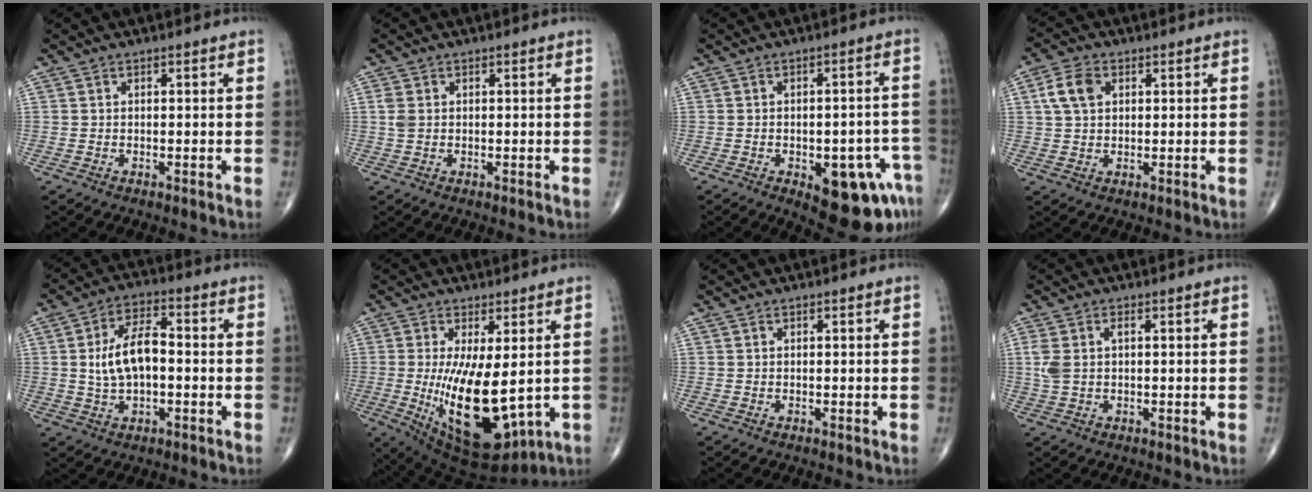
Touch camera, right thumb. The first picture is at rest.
{"total": 1.8, "force": [0.3, 1.2, 1.3], "torque": [-0.039, 0.003, 0.009]}
{"total": 13.0, "force": [-5.8, 5.8, 10.1], "torque": [-0.098, 0.029, -0.061]}
{"total": 5.7, "force": [1.7, 3.9, 3.9], "torque": [-0.077, 0.007, 0.031]}
{"total": 10.0, "force": [-0.2, 5.2, 8.6], "torque": [-0.156, 0.019, -0.007]}
{"total": 15.8, "force": [-1.0, 6.0, 14.6], "torque": [-0.259, -0.034, 0.008]}
{"total": 0.0}
{"total": 4.2, "force": [0.6, 2.2, 3.5], "torque": [-0.100, 0.012, 0.015]}